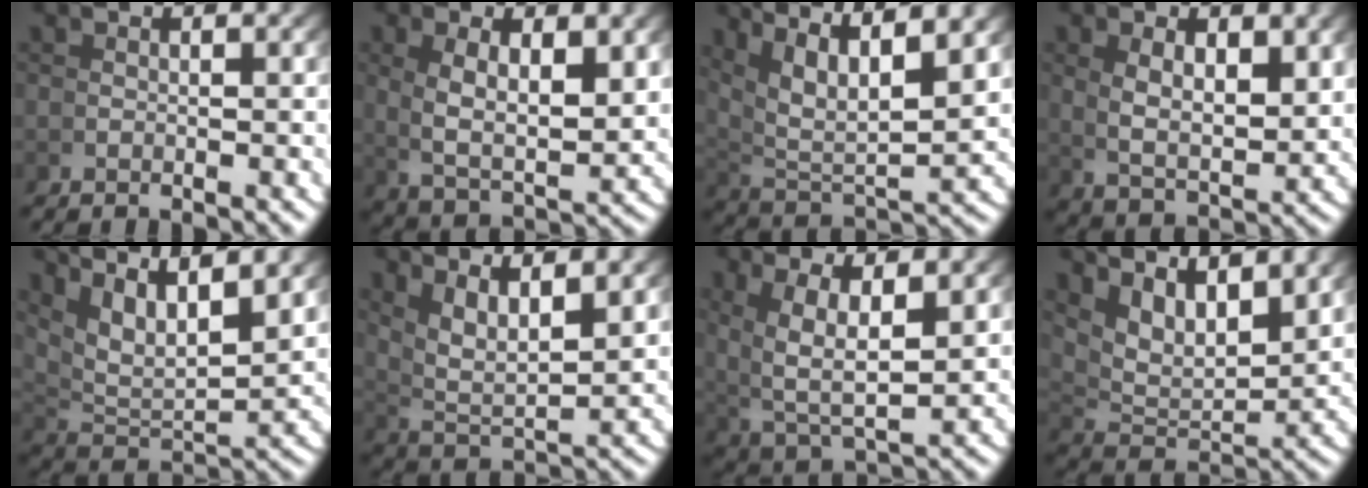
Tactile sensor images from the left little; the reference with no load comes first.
{"total": 5.9, "force": [1.2, 3.1, 4.9], "torque": [-0.102, -0.012, 0.031]}
{"total": 9.6, "force": [4.0, 5.0, 7.1], "torque": [-0.141, -0.009, 0.073]}
{"total": 4.6, "force": [1.5, 2.2, 3.7], "torque": [-0.068, -0.009, 0.034]}
{"total": 8.1, "force": [3.5, 3.8, 6.3], "torque": [-0.112, -0.010, 0.073]}
{"total": 6.6, "force": [2.9, 3.0, 5.1], "torque": [-0.100, -0.015, 0.061]}
{"total": 6.9, "force": [1.8, 3.7, 5.5], "torque": [-0.114, -0.028, 0.053]}
{"total": 7.3, "force": [3.0, 3.7, 5.5], "torque": [-0.092, -0.014, 0.065]}